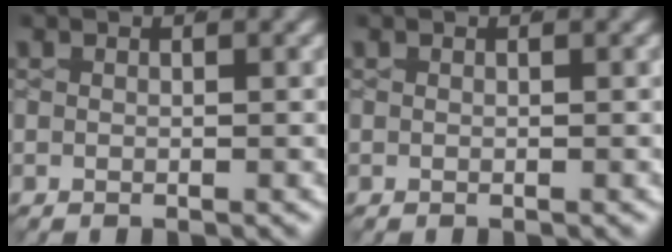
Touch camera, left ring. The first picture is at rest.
{"total": 0.0}